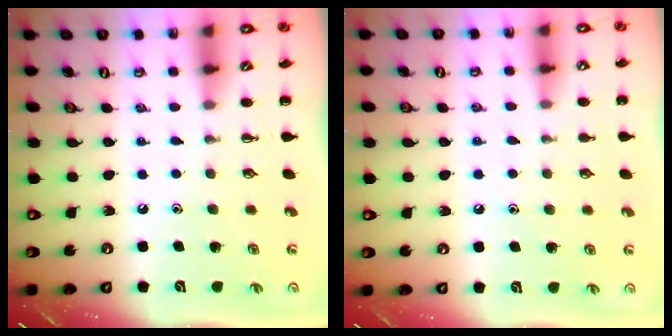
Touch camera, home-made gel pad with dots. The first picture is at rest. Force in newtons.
{"total": 5.8, "press": 5.5, "slide": 1.7}